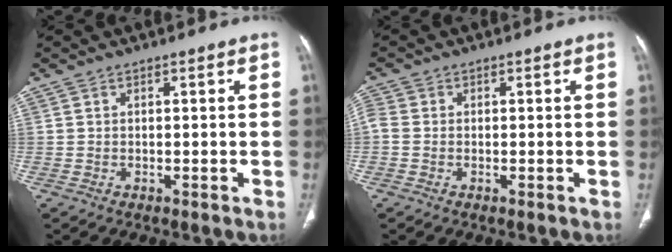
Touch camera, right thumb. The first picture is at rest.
{"total": 2.2, "force": [-0.3, 1.8, 1.3], "torque": [-0.037, 0.004, -0.014]}